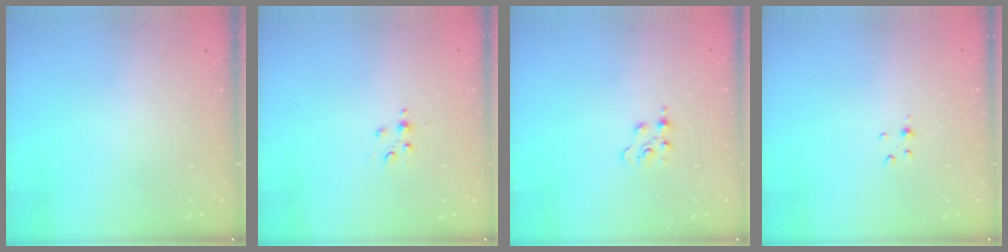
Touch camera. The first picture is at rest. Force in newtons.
{"total": 2.8, "press": 2.8, "slide": 0.4}
{"total": 2.4, "press": 2.4, "slide": 0.3}
{"total": 2.5, "press": 2.5, "slide": 0.3}